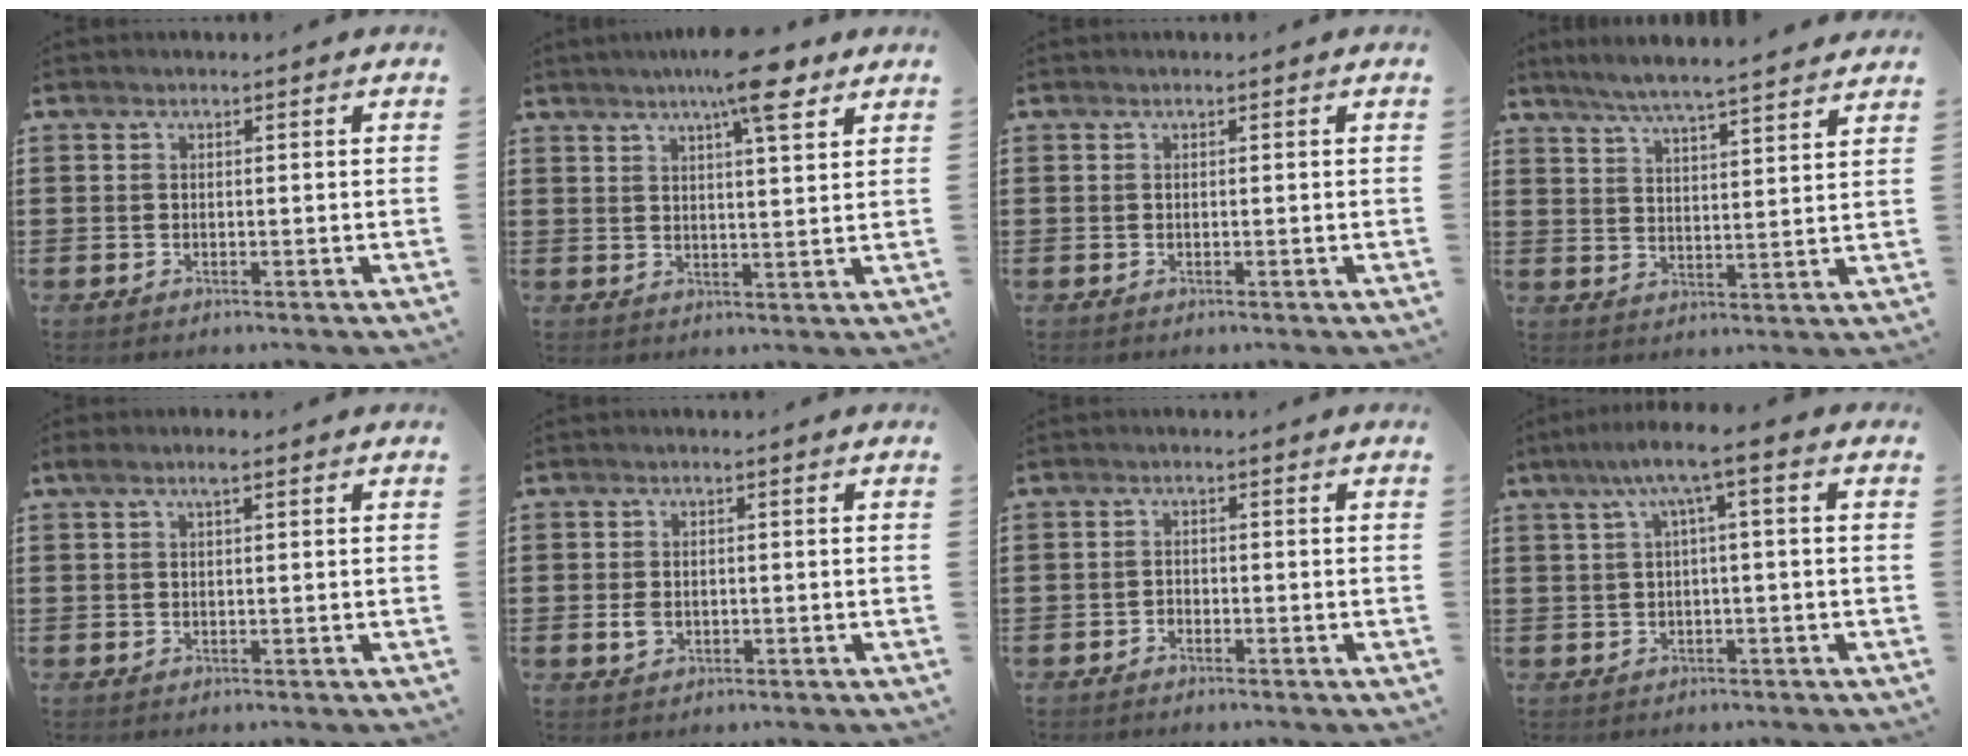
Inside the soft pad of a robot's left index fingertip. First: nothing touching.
{"total": 8.5, "force": [5.8, 1.3, 6.1], "torque": [-0.100, -0.013, 0.094]}
{"total": 0.0}
{"total": 5.5, "force": [5.1, -0.7, 2.0], "torque": [-0.057, -0.028, 0.087]}
{"total": 2.3, "force": [1.1, 0.5, 2.0], "torque": [-0.040, 0.005, 0.019]}
{"total": 2.0, "force": [-0.3, 1.5, 1.3], "torque": [-0.035, 0.002, -0.008]}
{"total": 1.3, "force": [-1.2, 0.4, 0.0], "torque": [-0.006, 0.002, -0.026]}
{"total": 5.2, "force": [0.6, 0.1, 5.1], "torque": [-0.101, 0.003, 0.004]}